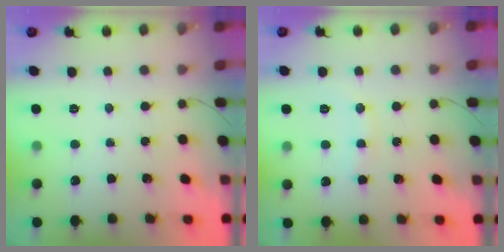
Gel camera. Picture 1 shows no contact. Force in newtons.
{"total": 7.7, "press": 7.7, "slide": 1.1}